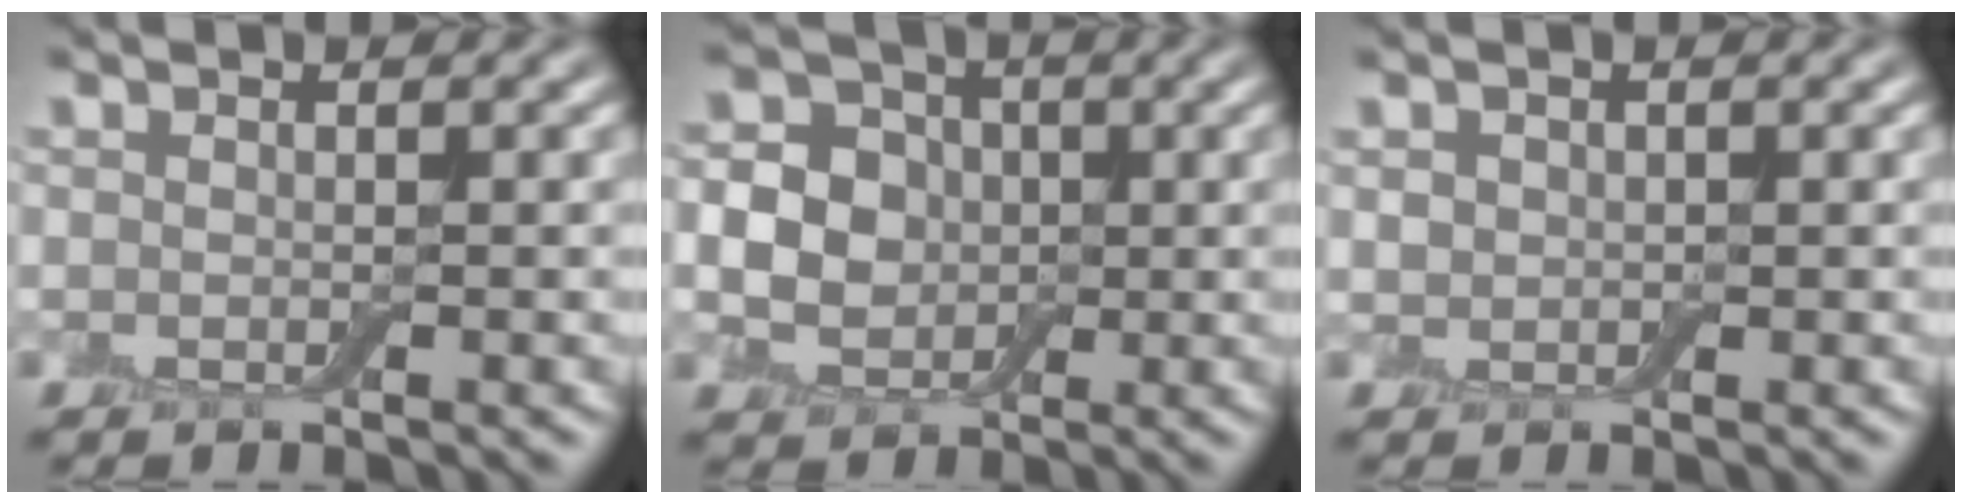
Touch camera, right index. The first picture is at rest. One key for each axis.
{"total": 5.6, "fx": 0.1, "fy": 5.0, "fz": 2.7, "tx": -0.044, "ty": 0.013, "tz": -0.013}
{"total": 1.0, "fx": 0.3, "fy": 0.8, "fz": 0.3, "tx": -0.006, "ty": 0.001, "tz": 0.005}